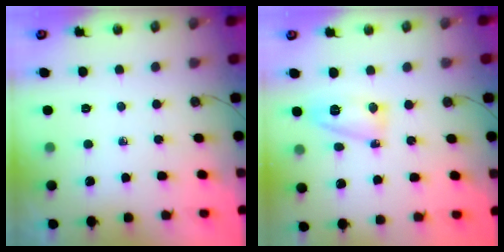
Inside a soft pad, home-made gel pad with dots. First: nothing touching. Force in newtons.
{"total": 6.8, "press": 6.8, "slide": 1.1}